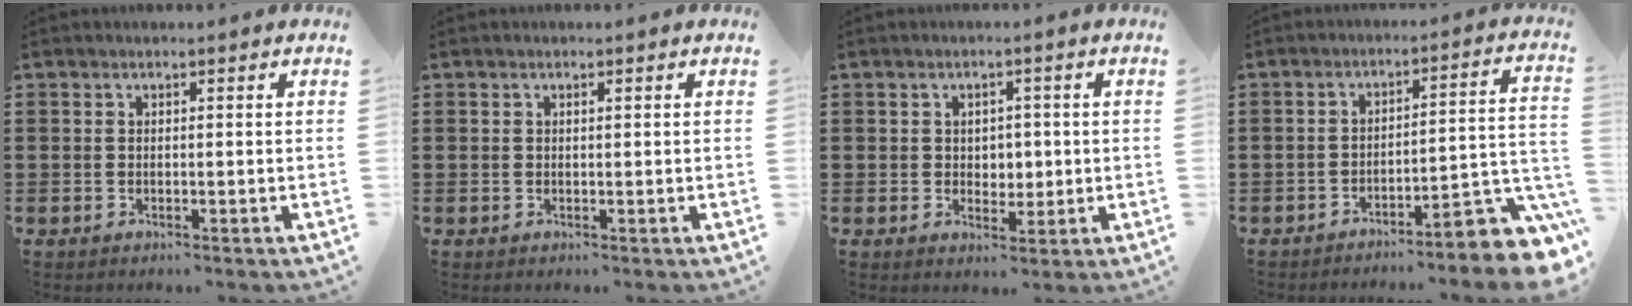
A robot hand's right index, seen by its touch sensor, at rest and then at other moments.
{"total": 0.5, "force": [0.2, 0.2, 0.4], "torque": [-0.008, 0.002, 0.004]}
{"total": 2.8, "force": [0.5, 2.5, 1.0], "torque": [-0.022, 0.008, 0.004]}
{"total": 6.7, "force": [-5.1, 1.0, 4.2], "torque": [-0.053, -0.006, -0.098]}